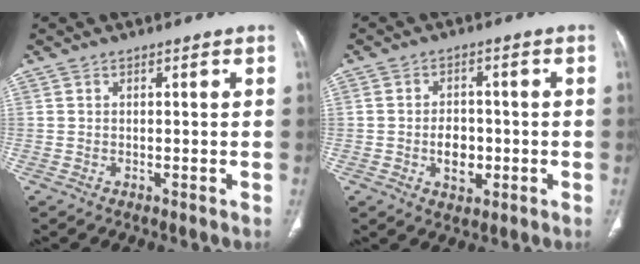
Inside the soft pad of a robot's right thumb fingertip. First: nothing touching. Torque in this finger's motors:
{"motor_torque": [0.26, 1.29, -0.13, 0.13, 0.01]}